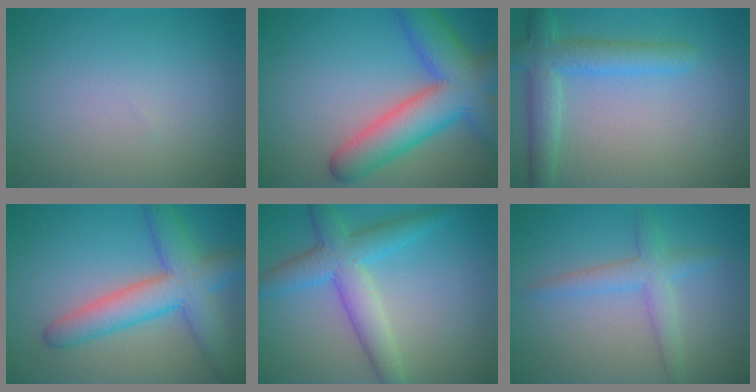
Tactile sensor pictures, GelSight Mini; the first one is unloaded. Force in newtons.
{"total": 9.3, "press": 9.3, "slide": 0.5}
{"total": 4.5, "press": 4.5, "slide": 0.4}
{"total": 6.9, "press": 6.9, "slide": 0.2}
{"total": 5.3, "press": 5.3, "slide": 0.2}
{"total": 2.9, "press": 2.9, "slide": 0.1}